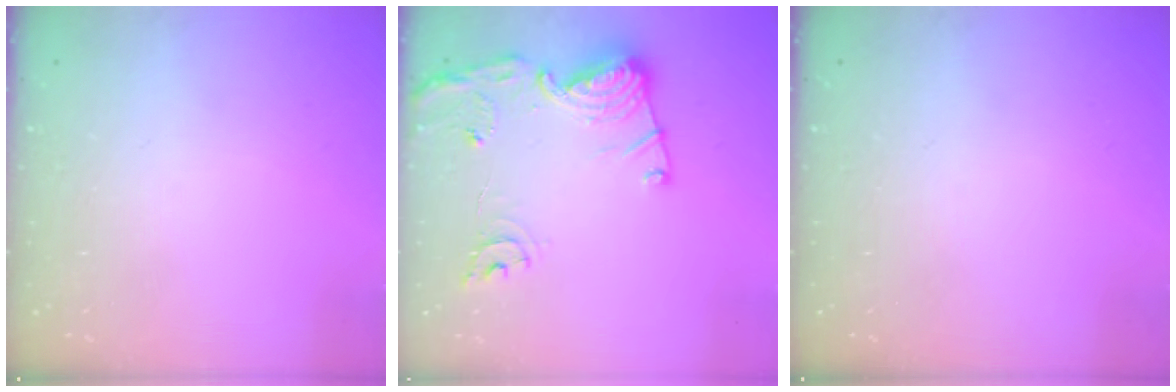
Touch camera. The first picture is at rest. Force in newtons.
{"total": 15.1, "press": 15.0, "slide": 1.6}
{"total": 0.0}